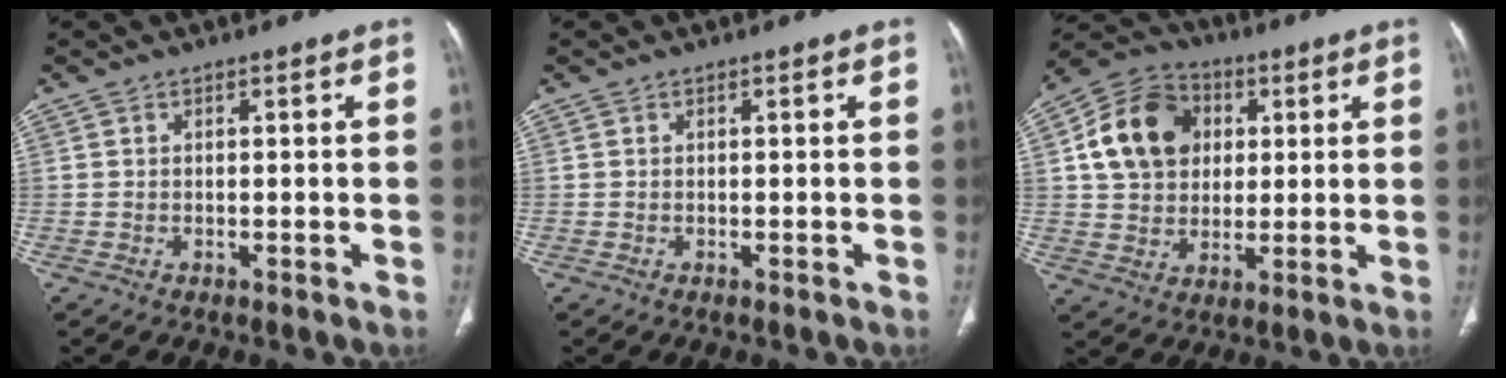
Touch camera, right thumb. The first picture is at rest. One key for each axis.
{"total": 0.0}
{"total": 14.8, "fx": 3.4, "fy": 11.9, "fz": 8.1, "tx": -0.126, "ty": 0.009, "tz": 0.054}